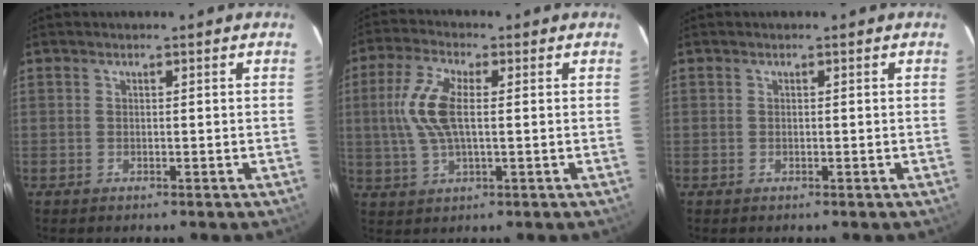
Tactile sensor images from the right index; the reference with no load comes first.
{"total": 9.6, "force": [0.9, 3.9, 8.7], "torque": [-0.189, 0.011, 0.019]}
{"total": 0.0}